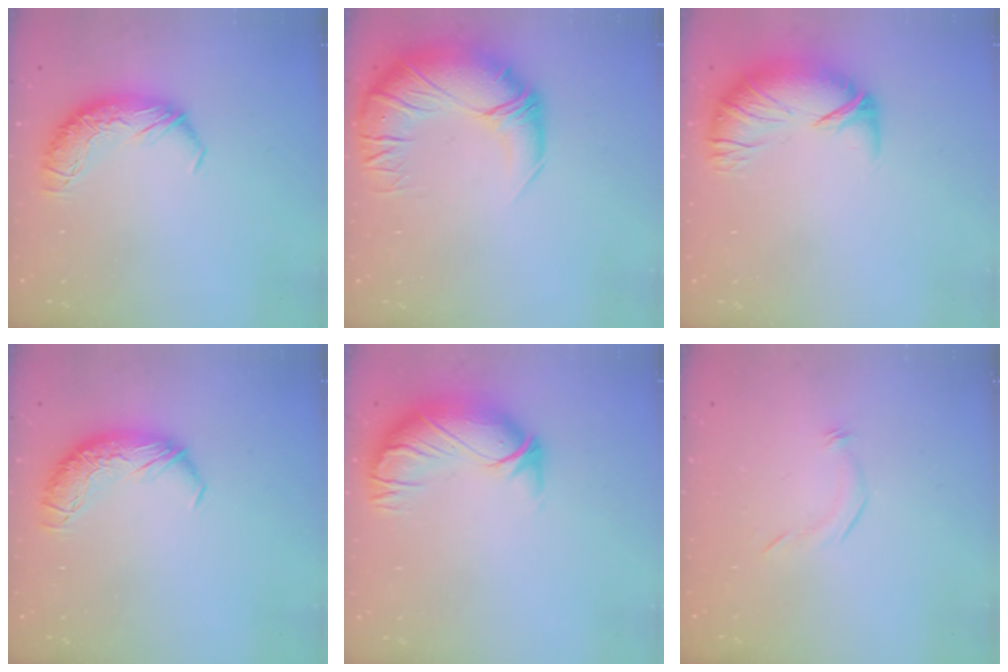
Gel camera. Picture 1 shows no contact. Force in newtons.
{"total": 5.8, "press": 4.5, "slide": 3.6}
{"total": 2.8, "press": 1.6, "slide": 2.2}
{"total": 0.0}
{"total": 3.0, "press": 0.3, "slide": 3.0}
{"total": 5.8, "press": 5.7, "slide": 1.1}